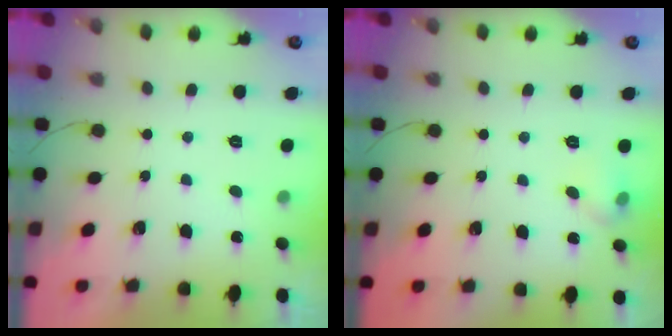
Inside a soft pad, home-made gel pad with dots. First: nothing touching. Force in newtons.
{"total": 5.8, "press": 5.6, "slide": 1.6}